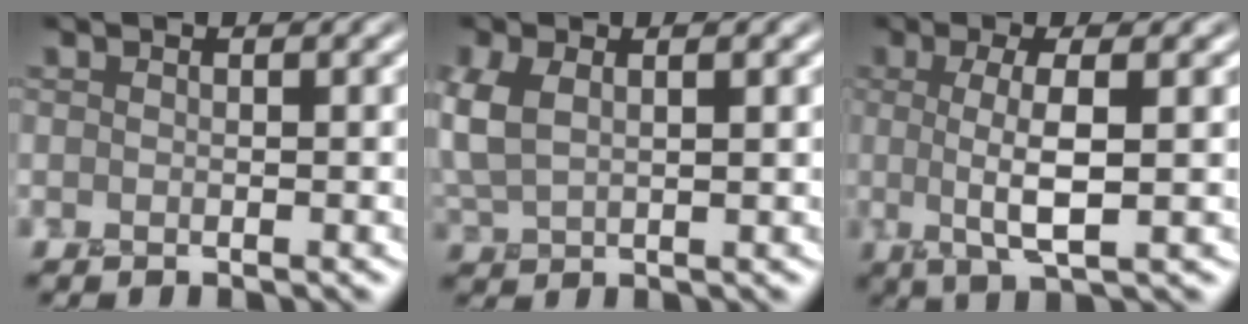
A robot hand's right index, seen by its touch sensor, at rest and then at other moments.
{"total": 2.9, "force": [1.1, 1.5, 2.2], "torque": [-0.057, 0.011, 0.026]}
{"total": 4.3, "force": [0.3, 1.2, 4.1], "torque": [-0.073, 0.006, 0.005]}